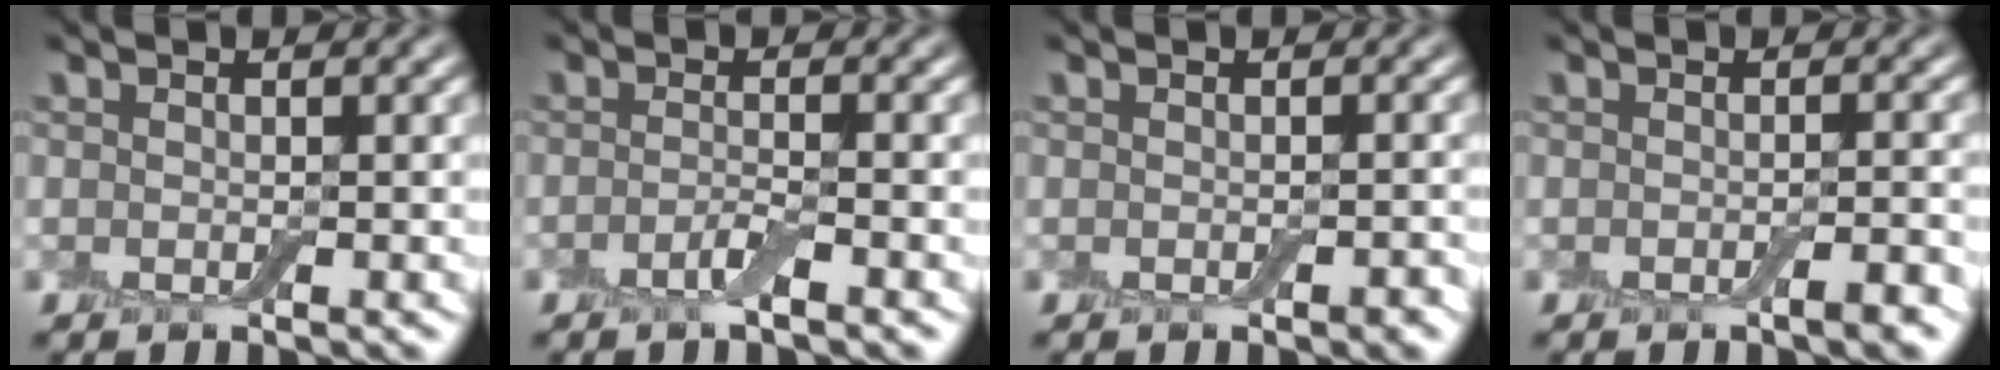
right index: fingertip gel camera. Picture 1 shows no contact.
{"total": 1.6, "force": [-0.9, 0.2, 1.3], "torque": [-0.027, -0.001, -0.021]}
{"total": 0.8, "force": [-0.3, 0.3, 0.6], "torque": [-0.011, 0.001, -0.002]}
{"total": 1.5, "force": [-0.8, 0.3, 1.3], "torque": [-0.016, 0.000, -0.012]}